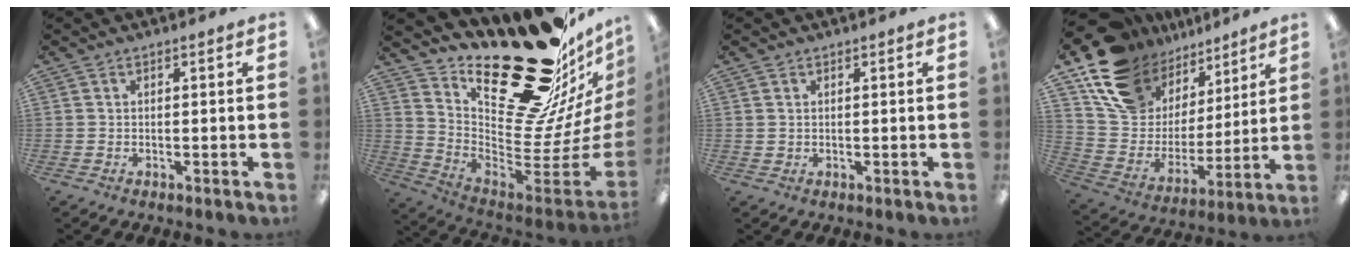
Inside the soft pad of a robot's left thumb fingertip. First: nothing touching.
{"total": 31.2, "force": [22.5, 11.3, 18.4], "torque": [-0.196, -0.200, 0.414]}
{"total": 0.8, "force": [0.5, 0.6, -0.1], "torque": [0.002, 0.001, 0.010]}
{"total": 19.2, "force": [12.0, 12.9, 7.6], "torque": [-0.151, -0.072, 0.231]}